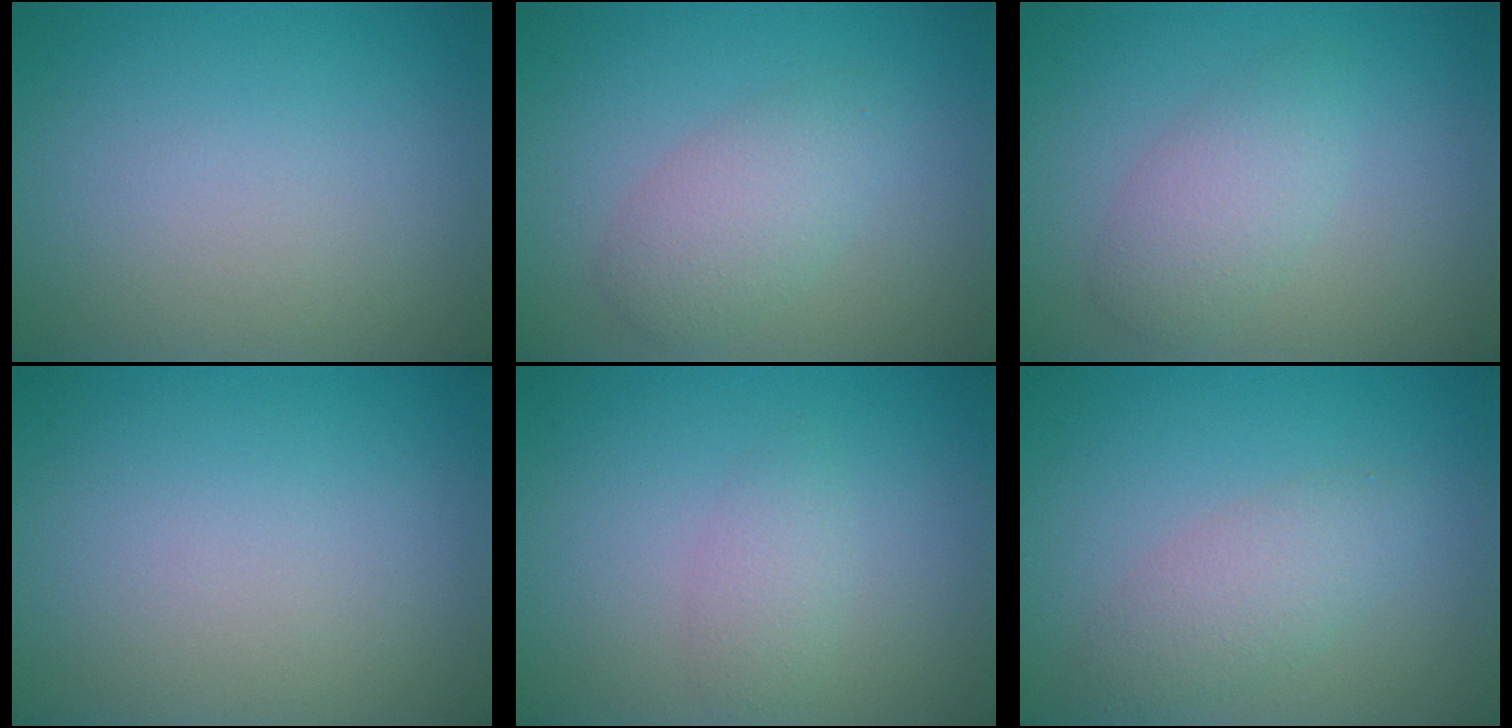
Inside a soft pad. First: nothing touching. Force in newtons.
{"total": 3.2, "press": 3.2, "slide": 0.1}
{"total": 2.9, "press": 2.9, "slide": 0.2}
{"total": 0.0}
{"total": 1.8, "press": 1.8, "slide": 0.1}
{"total": 2.8, "press": 2.8, "slide": 0.0}